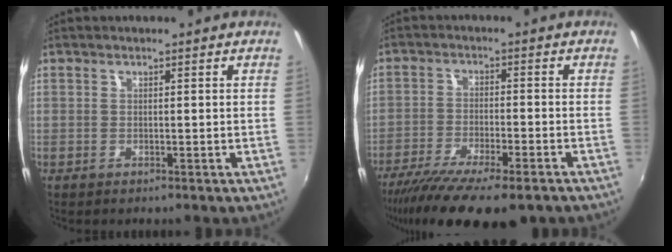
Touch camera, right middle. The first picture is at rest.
{"total": 16.7, "force": [-12.5, 4.0, 10.2], "torque": [-0.202, -0.059, -0.200]}